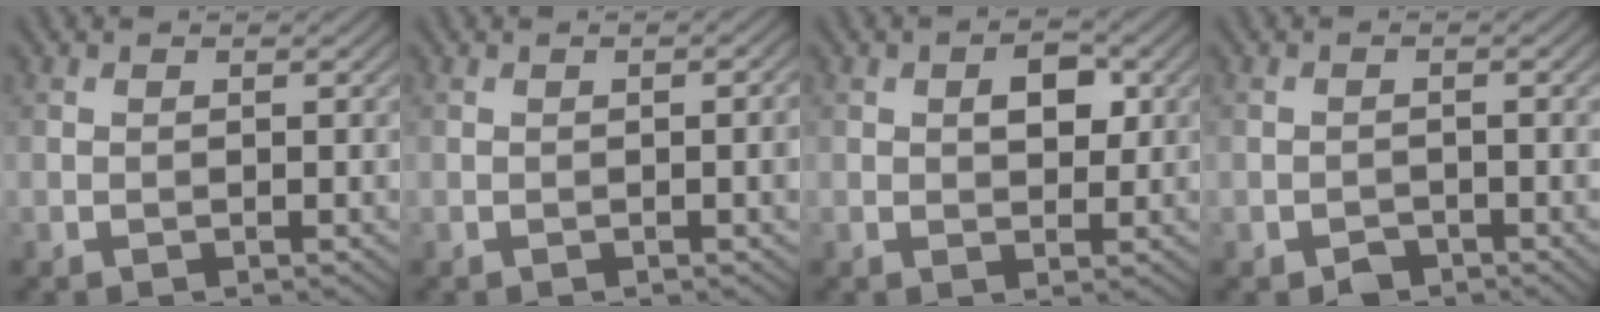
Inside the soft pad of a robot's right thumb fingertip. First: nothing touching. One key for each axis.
{"total": 2.0, "fx": -0.2, "fy": 0.3, "fz": 2.0, "tx": -0.027, "ty": 0.003, "tz": -0.003}
{"total": 3.5, "fx": 0.8, "fy": 2.1, "fz": 2.7, "tx": -0.042, "ty": 0.002, "tz": 0.012}
{"total": 1.7, "fx": -1.3, "fy": 1.0, "fz": 0.5, "tx": -0.007, "ty": -0.001, "tz": -0.025}